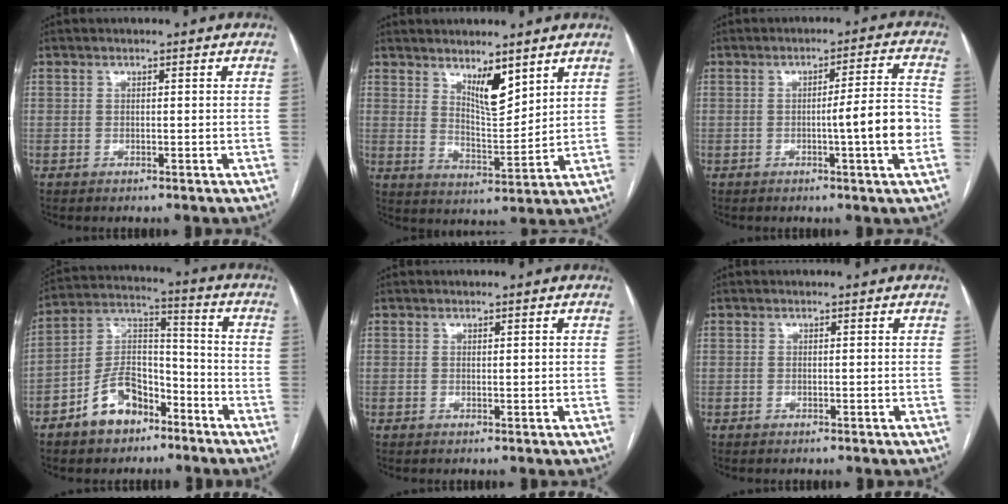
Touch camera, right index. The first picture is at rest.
{"total": 6.5, "force": [4.4, 1.6, 4.5], "torque": [-0.082, -0.015, 0.081]}
{"total": 7.9, "force": [-1.8, -0.5, 7.6], "torque": [-0.102, 0.007, -0.025]}
{"total": 10.7, "force": [-6.4, 6.0, 6.0], "torque": [-0.121, 0.027, -0.115]}
{"total": 0.6, "force": [0.2, 0.1, 0.5], "torque": [-0.009, 0.001, 0.003]}
{"total": 0.0}